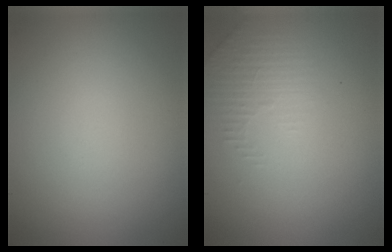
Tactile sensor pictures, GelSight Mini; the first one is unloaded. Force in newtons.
{"total": 1.9, "press": 1.8, "slide": 0.6}